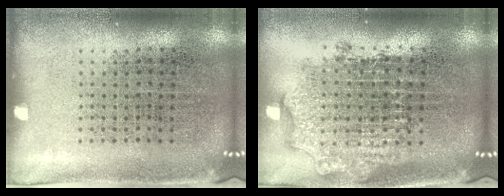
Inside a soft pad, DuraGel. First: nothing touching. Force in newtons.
{"total": 1.9, "press": 1.5, "slide": 1.1}